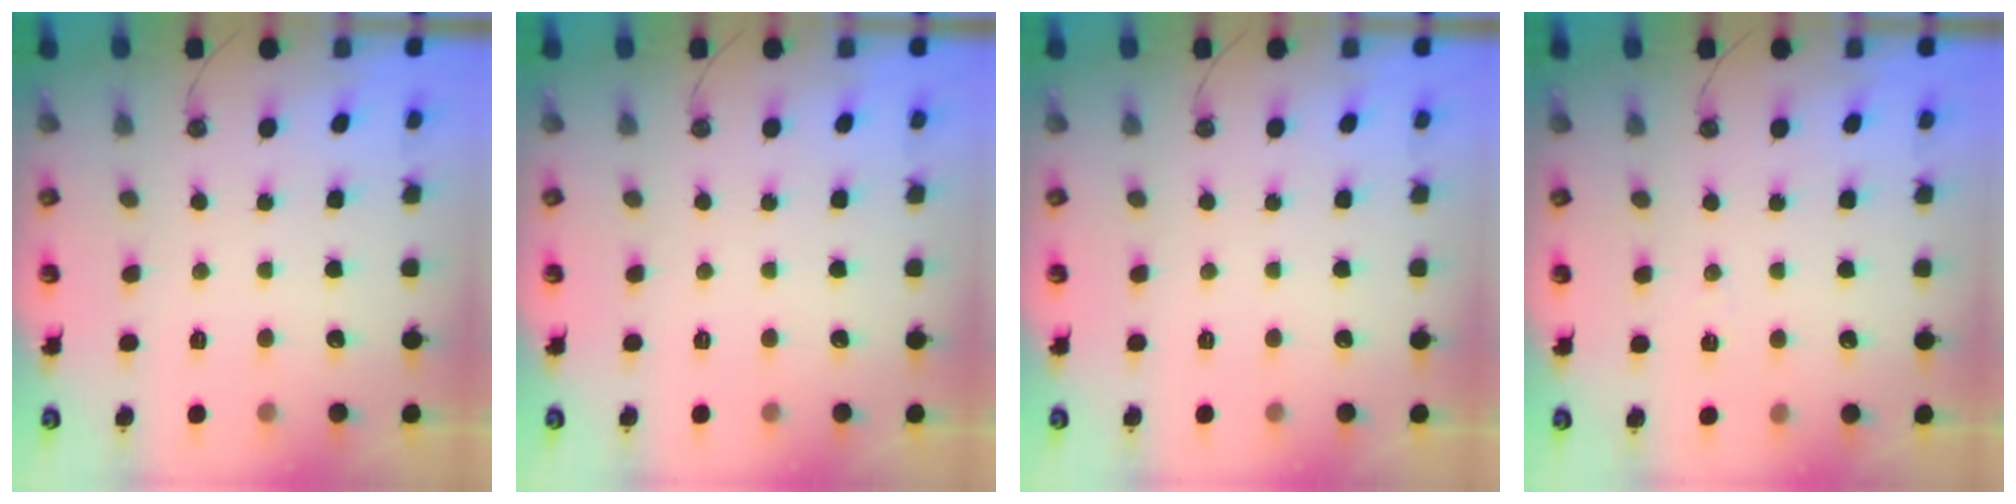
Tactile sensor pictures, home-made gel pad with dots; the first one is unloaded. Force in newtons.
{"total": 0.0}
{"total": 0.0}
{"total": 4.8, "press": 4.4, "slide": 1.9}